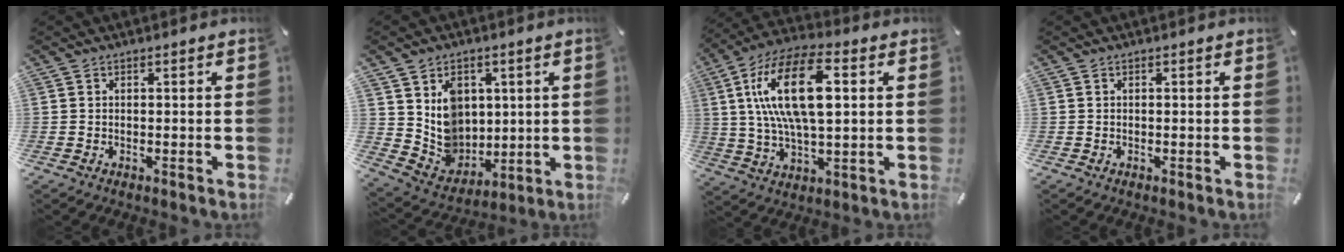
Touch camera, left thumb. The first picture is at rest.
{"total": 10.3, "force": [3.4, 9.3, 2.7], "torque": [-0.052, -0.027, 0.077]}
{"total": 19.0, "force": [4.8, 8.7, 16.2], "torque": [-0.332, -0.001, 0.070]}
{"total": 0.0}